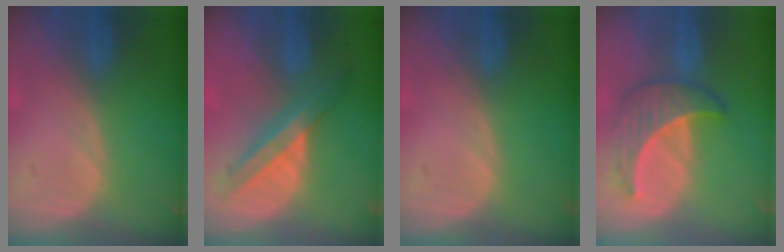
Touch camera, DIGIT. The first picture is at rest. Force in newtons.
{"total": 7.1, "press": 6.0, "slide": 3.9}
{"total": 0.0}
{"total": 6.9, "press": 6.3, "slide": 2.9}